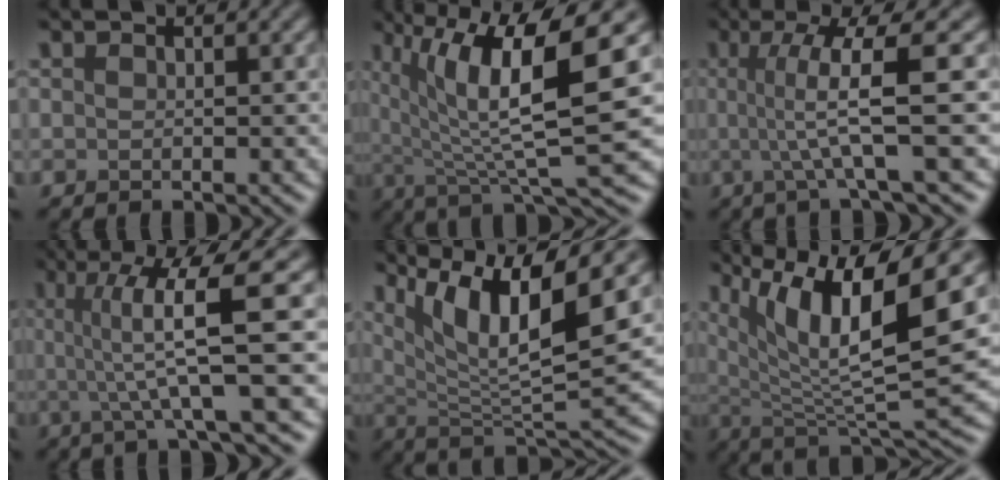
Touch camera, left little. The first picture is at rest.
{"total": 10.9, "force": [3.1, 2.5, 10.1], "torque": [-0.168, 0.005, 0.060]}
{"total": 6.2, "force": [0.4, 0.9, 6.2], "torque": [-0.102, 0.004, 0.003]}
{"total": 8.0, "force": [0.9, 1.3, 7.8], "torque": [-0.121, 0.007, 0.014]}
{"total": 10.2, "force": [5.0, 2.5, 8.6], "torque": [-0.144, -0.003, 0.095]}
{"total": 11.1, "force": [4.7, 3.0, 9.6], "torque": [-0.170, -0.003, 0.092]}